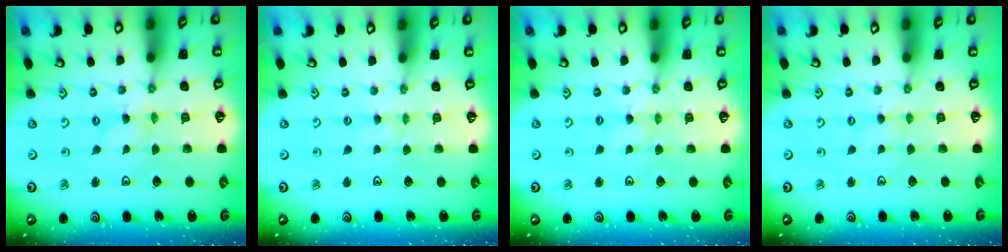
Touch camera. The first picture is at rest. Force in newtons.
{"total": 0.9, "press": 0.9, "slide": 0.2}
{"total": 2.4, "press": 2.4, "slide": 0.4}
{"total": 0.9, "press": 0.9, "slide": 0.1}